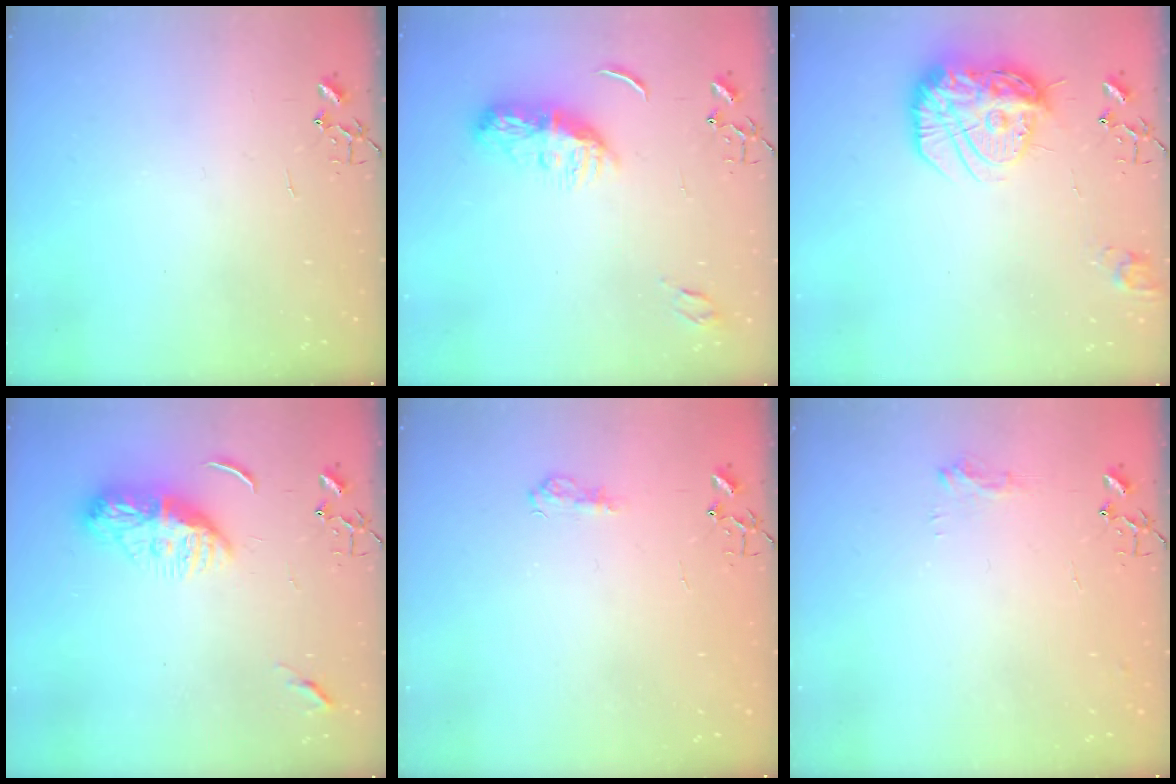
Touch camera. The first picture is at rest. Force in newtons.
{"total": 9.4, "press": 9.4, "slide": 0.4}
{"total": 19.1, "press": 19.1, "slide": 1.1}
{"total": 12.5, "press": 12.5, "slide": 1.1}
{"total": 7.9, "press": 7.8, "slide": 0.8}
{"total": 8.7, "press": 8.7, "slide": 0.9}